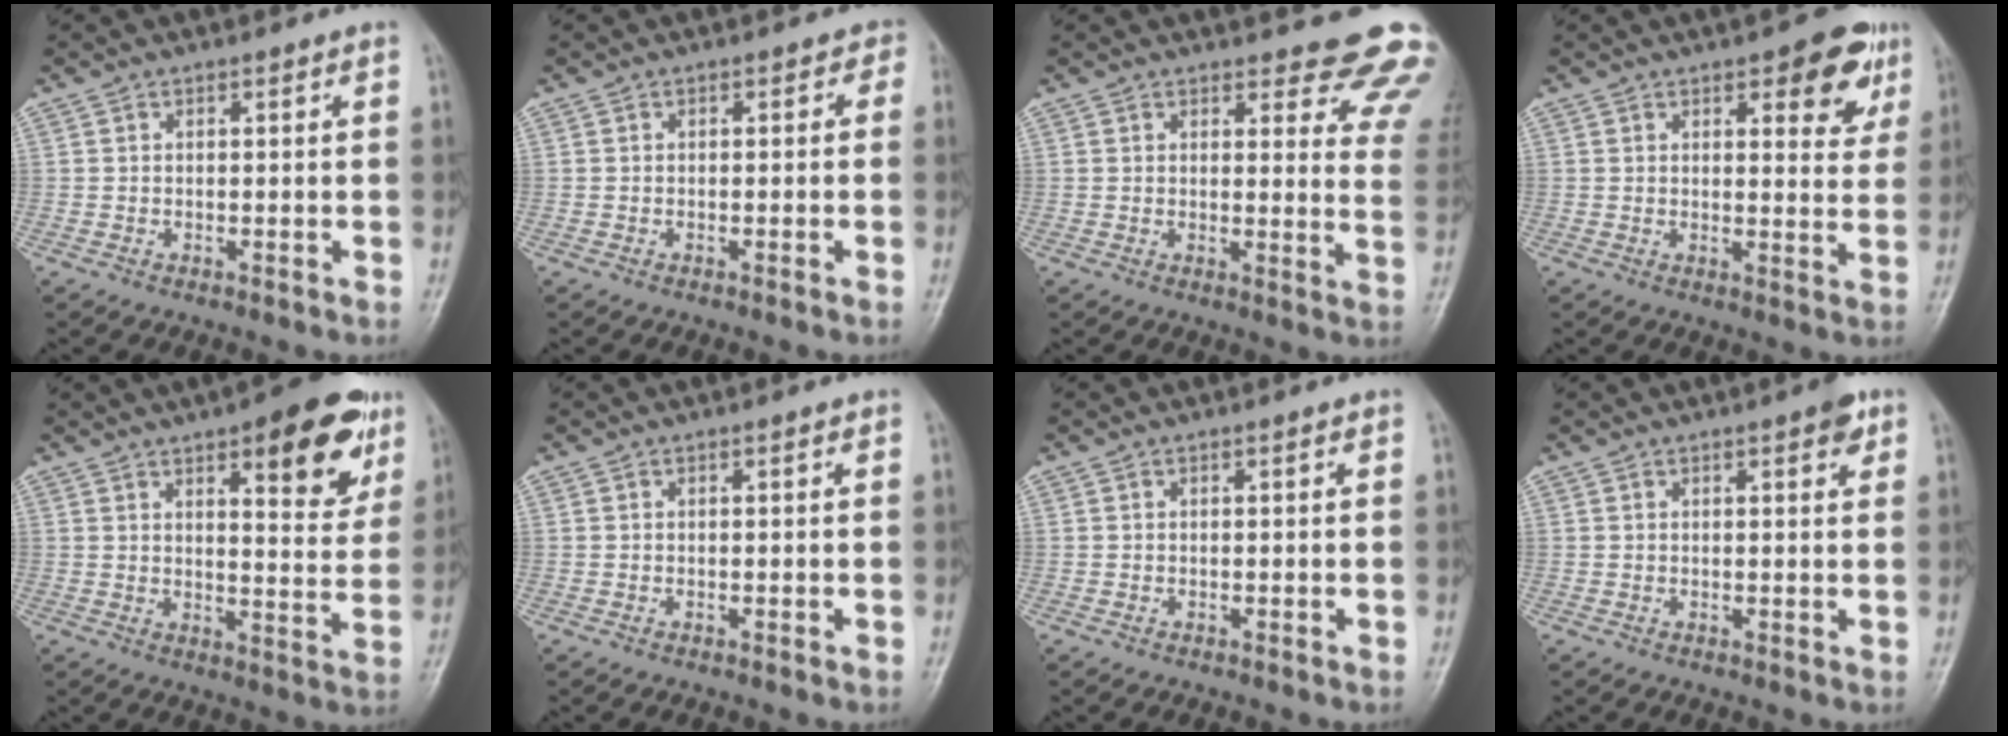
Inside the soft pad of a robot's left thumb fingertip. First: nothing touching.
{"total": 1.2, "force": [-0.3, 1.0, 0.6], "torque": [0.013, 0.007, -0.014]}
{"total": 14.1, "force": [12.7, 3.8, 4.8], "torque": [-0.001, -0.096, 0.116]}
{"total": 8.5, "force": [4.5, 3.7, 6.1], "torque": [-0.040, -0.018, 0.051]}
{"total": 14.5, "force": [7.8, 5.1, 11.0], "torque": [-0.101, -0.034, 0.100]}
{"total": 0.0}
{"total": 0.0}
{"total": 2.8, "force": [1.5, 0.9, 2.1], "torque": [-0.021, -0.003, 0.014]}